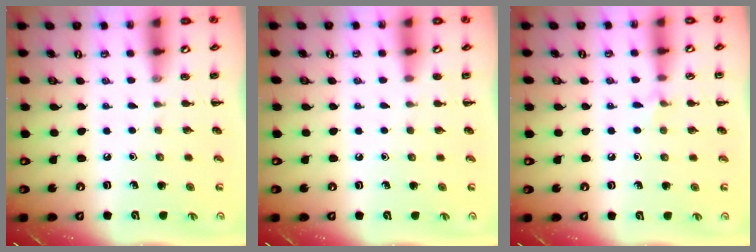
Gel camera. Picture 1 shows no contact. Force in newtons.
{"total": 0.5, "press": 0.5, "slide": 0.1}
{"total": 5.0, "press": 4.7, "slide": 1.8}